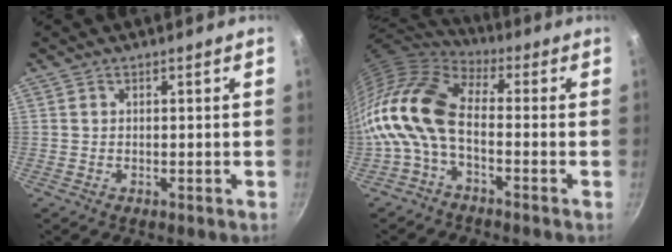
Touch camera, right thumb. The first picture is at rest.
{"total": 12.9, "force": [-2.3, 6.8, 10.7], "torque": [-0.200, 0.029, -0.062]}